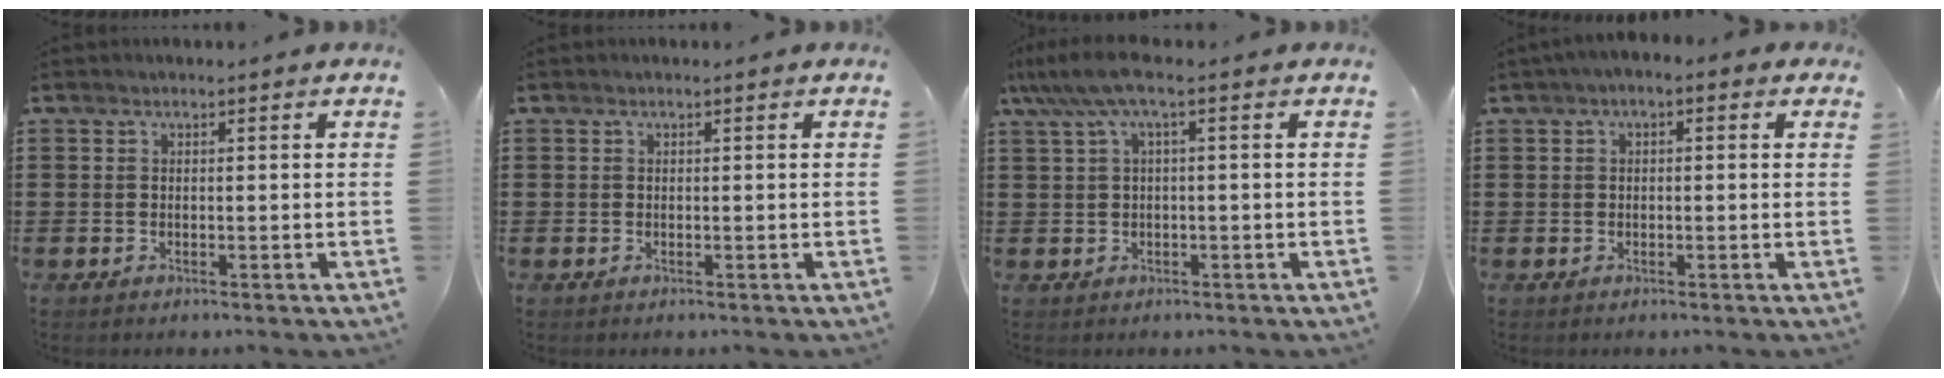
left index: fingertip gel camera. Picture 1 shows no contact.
{"total": 0.0}
{"total": 5.1, "force": [1.1, 0.6, 4.9], "torque": [-0.109, -0.004, 0.015]}
{"total": 1.4, "force": [-0.5, 0.8, 1.1], "torque": [-0.021, 0.004, -0.011]}